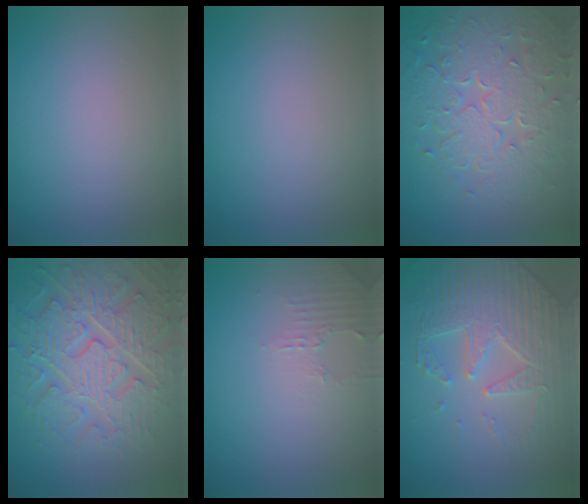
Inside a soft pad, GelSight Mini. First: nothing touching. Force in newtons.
{"total": 0.0}
{"total": 8.1, "press": 5.9, "slide": 5.6}
{"total": 8.3, "press": 6.5, "slide": 5.1}
{"total": 1.8, "press": 1.7, "slide": 0.5}
{"total": 5.5, "press": 5.0, "slide": 2.4}